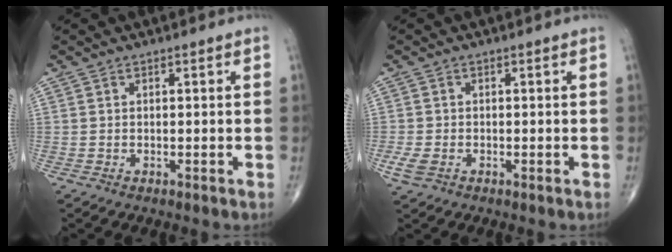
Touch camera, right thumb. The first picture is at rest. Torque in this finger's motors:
{"motor_torque": [1.30, 1.15, -0.03, -0.18, 0.02]}